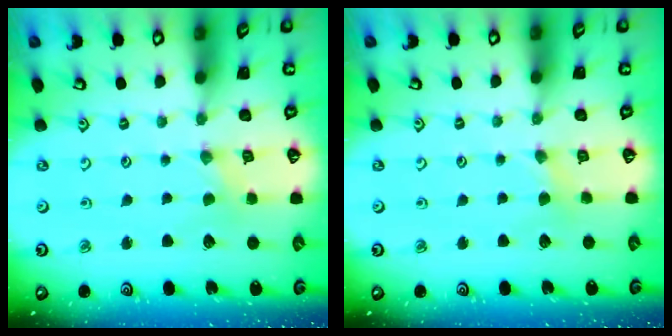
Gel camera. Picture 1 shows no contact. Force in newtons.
{"total": 2.4, "press": 2.3, "slide": 0.5}